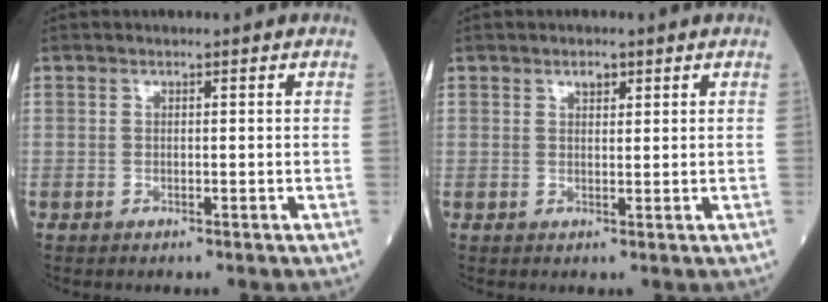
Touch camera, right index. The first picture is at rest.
{"total": 1.7, "force": [1.1, 0.8, 1.0], "torque": [-0.016, -0.001, 0.018]}